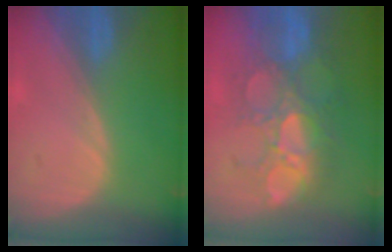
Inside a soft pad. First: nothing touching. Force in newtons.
{"total": 11.0, "press": 9.9, "slide": 4.9}